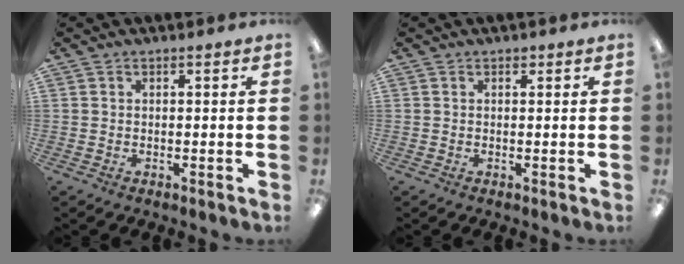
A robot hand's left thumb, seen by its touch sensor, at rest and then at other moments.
{"total": 0.6, "force": [0.5, 0.4, 0.1], "torque": [-0.002, 0.002, 0.008]}